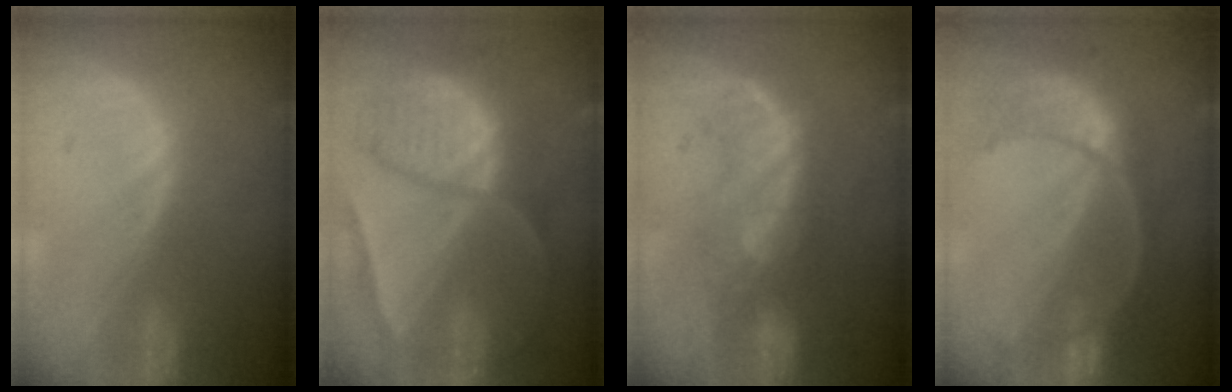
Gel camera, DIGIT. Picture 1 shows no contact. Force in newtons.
{"total": 10.4, "press": 10.3, "slide": 1.1}
{"total": 7.6, "press": 7.3, "slide": 2.1}
{"total": 9.7, "press": 8.6, "slide": 4.5}